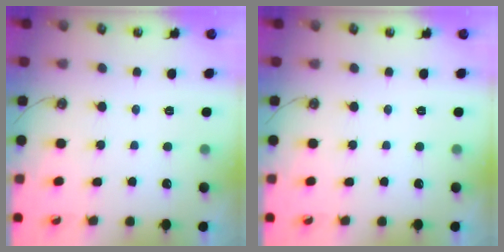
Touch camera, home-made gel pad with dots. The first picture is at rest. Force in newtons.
{"total": 0.0}